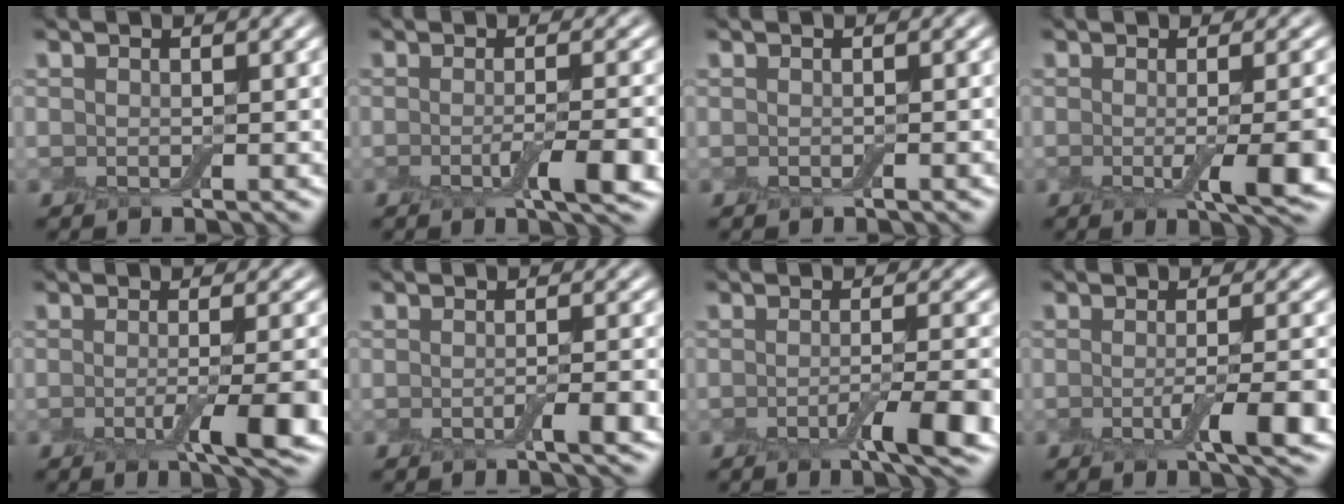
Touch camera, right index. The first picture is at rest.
{"total": 4.1, "force": [-1.7, 0.6, 3.7], "torque": [-0.062, -0.008, -0.025]}
{"total": 0.6, "force": [-0.4, 0.2, 0.4], "torque": [-0.008, -0.004, -0.005]}
{"total": 5.1, "force": [-1.3, 1.0, 4.8], "torque": [-0.071, -0.013, -0.017]}
{"total": 5.4, "force": [-2.1, 0.9, 4.9], "torque": [-0.081, -0.010, -0.029]}
{"total": 2.5, "force": [-1.1, 0.5, 2.2], "torque": [-0.034, -0.007, -0.017]}
{"total": 4.9, "force": [-2.5, 0.8, 4.2], "torque": [-0.070, -0.008, -0.037]}
{"total": 4.5, "force": [-1.6, 0.7, 4.1], "torque": [-0.069, -0.009, -0.023]}